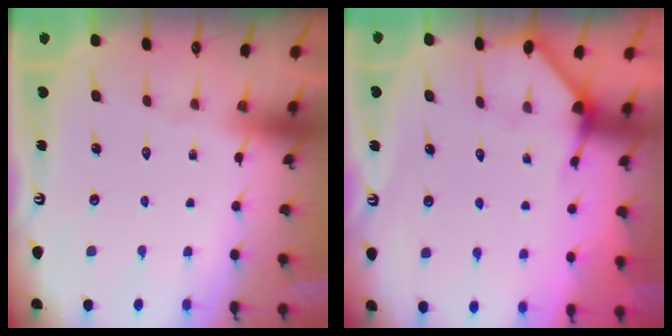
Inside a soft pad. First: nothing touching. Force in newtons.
{"total": 2.7, "press": 2.7, "slide": 0.1}